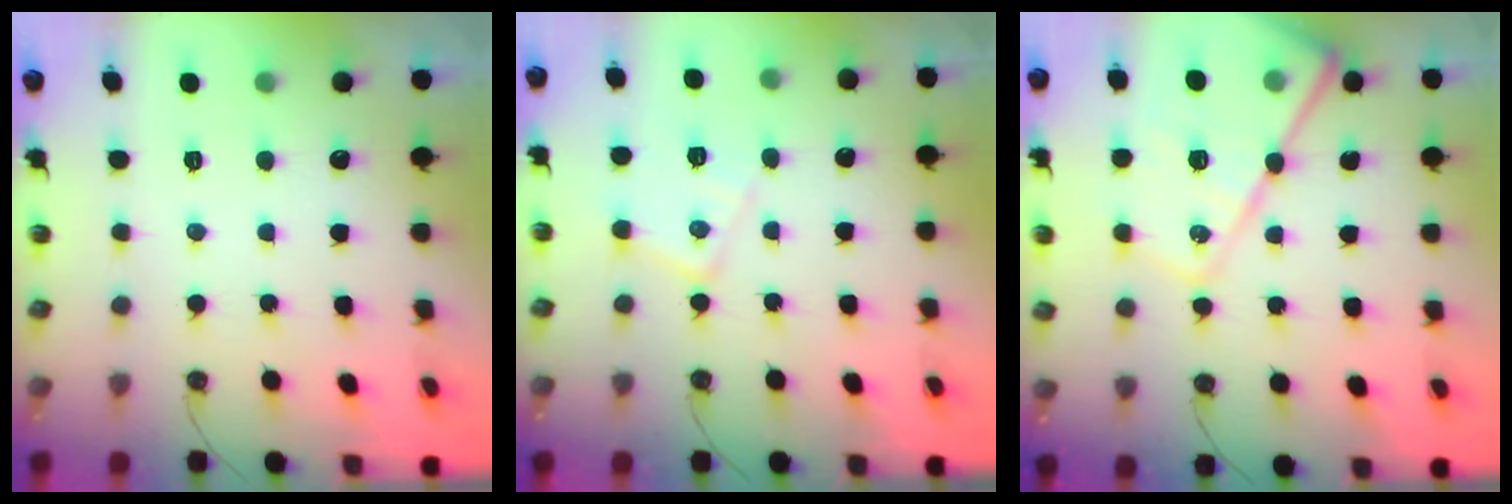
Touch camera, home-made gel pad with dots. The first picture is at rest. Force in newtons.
{"total": 10.6, "press": 10.6, "slide": 0.7}
{"total": 18.7, "press": 18.6, "slide": 1.9}